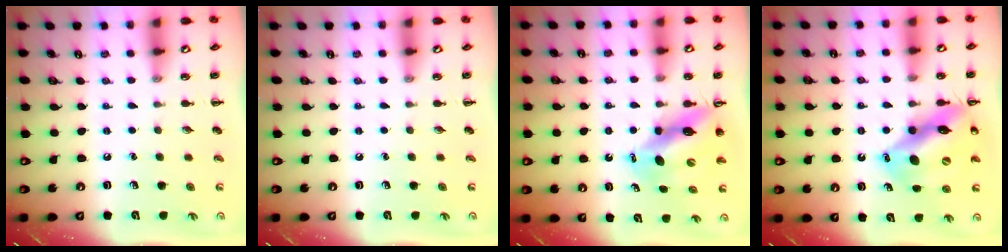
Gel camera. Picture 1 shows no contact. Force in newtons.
{"total": 0.0}
{"total": 10.6, "press": 10.1, "slide": 3.1}
{"total": 15.7, "press": 15.1, "slide": 4.2}